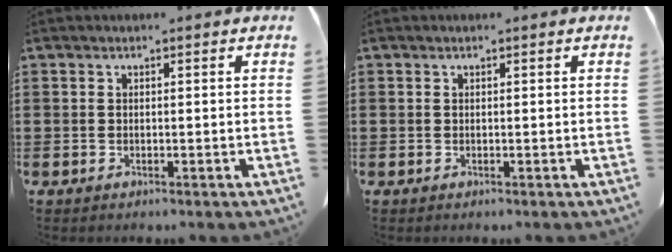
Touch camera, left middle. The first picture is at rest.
{"total": 0.0}